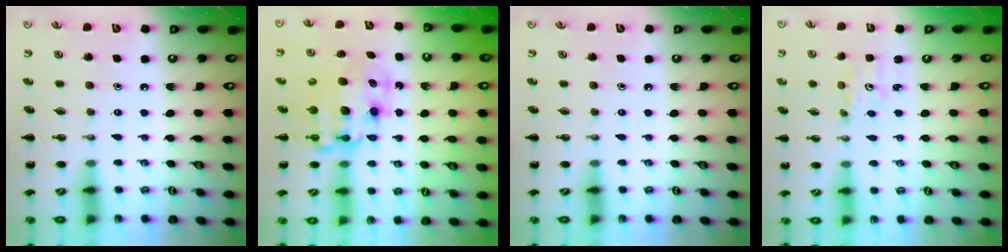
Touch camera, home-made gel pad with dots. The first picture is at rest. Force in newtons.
{"total": 9.5, "press": 9.2, "slide": 2.4}
{"total": 0.0}
{"total": 1.8, "press": 1.7, "slide": 0.5}